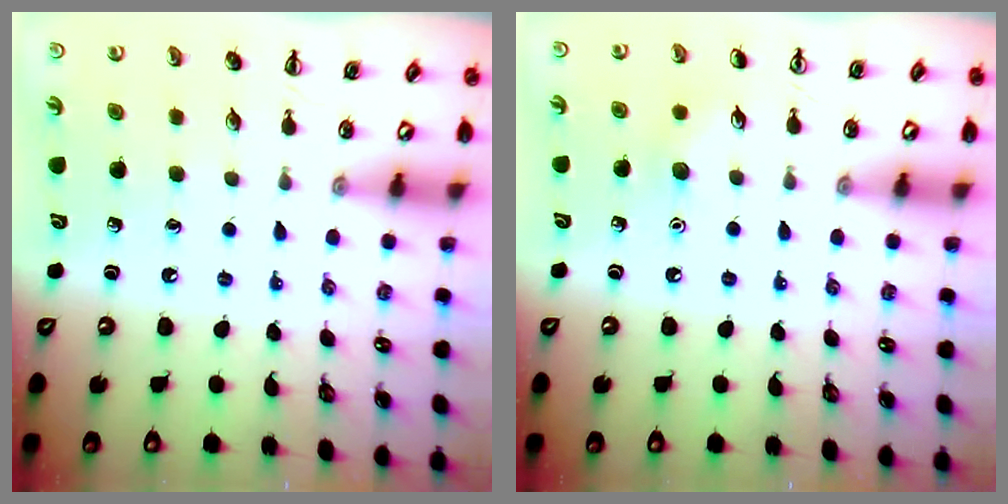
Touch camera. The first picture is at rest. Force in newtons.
{"total": 5.2, "press": 4.9, "slide": 1.6}